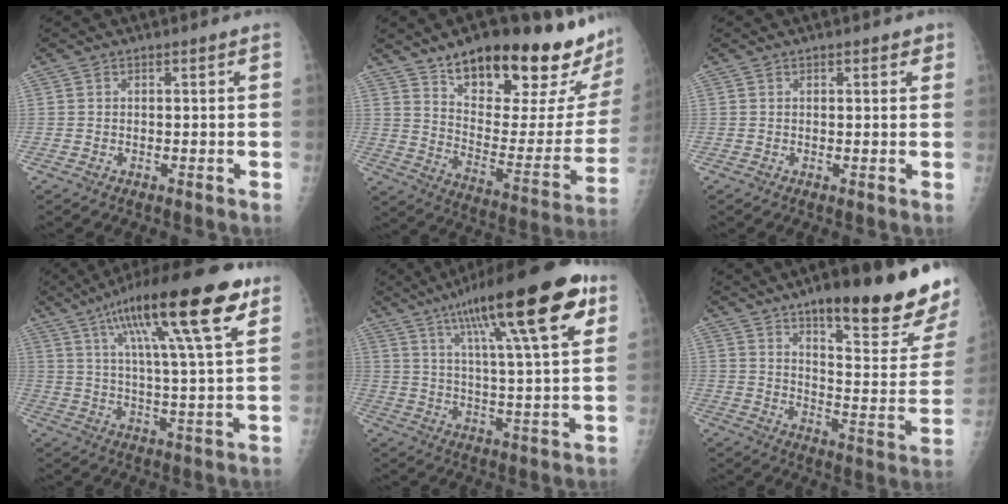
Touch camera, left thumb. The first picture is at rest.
{"total": 29.3, "force": [19.8, 9.0, 19.7], "torque": [-0.245, -0.080, 0.288]}
{"total": 2.0, "force": [1.2, 0.9, 1.3], "torque": [-0.008, -0.002, 0.012]}
{"total": 22.3, "force": [11.5, 4.3, 18.6], "torque": [-0.294, -0.012, 0.182]}
{"total": 23.7, "force": [12.2, 5.0, 19.6], "torque": [-0.296, -0.012, 0.188]}
{"total": 24.6, "force": [16.7, 5.0, 17.4], "torque": [-0.209, -0.090, 0.235]}